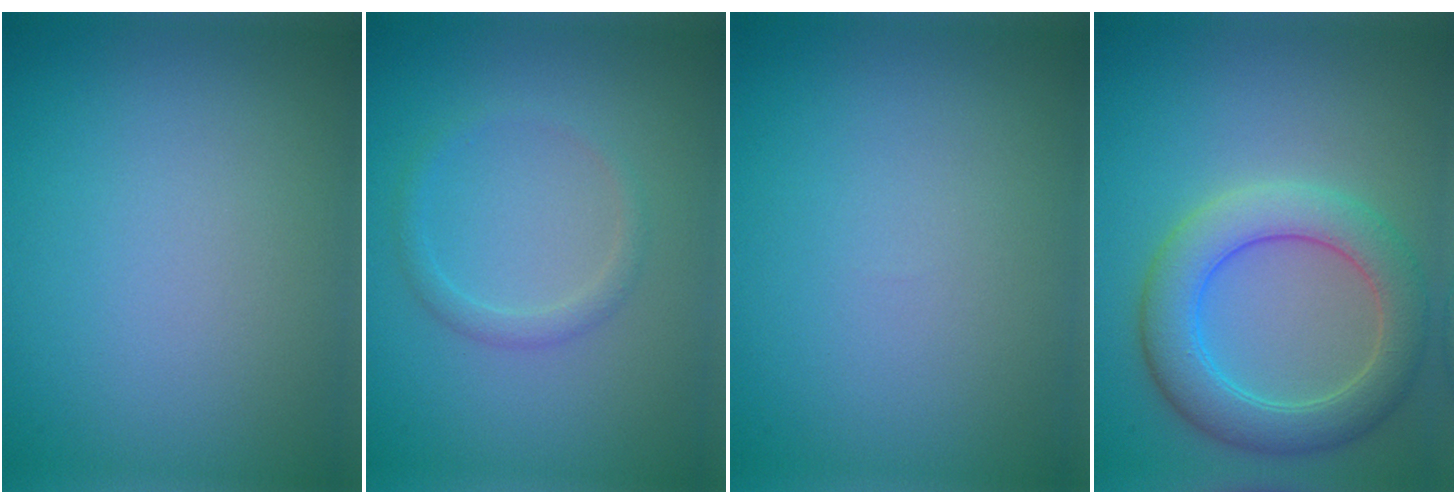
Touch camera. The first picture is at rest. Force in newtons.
{"total": 1.4, "press": 1.4, "slide": 0.0}
{"total": 0.0}
{"total": 5.9, "press": 5.9, "slide": 0.3}